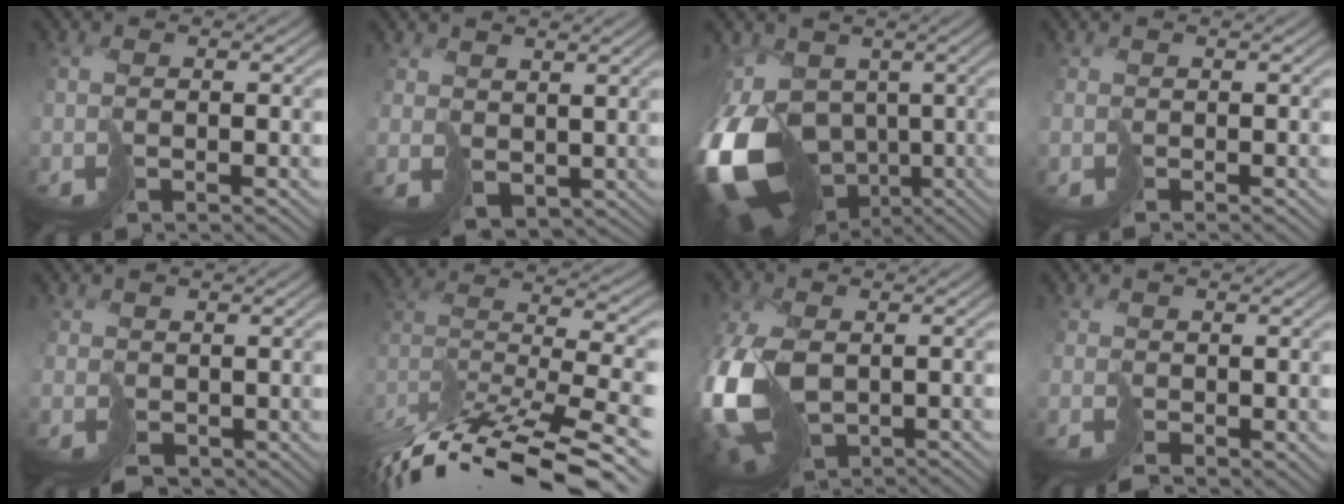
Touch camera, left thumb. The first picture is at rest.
{"total": 3.3, "force": [1.6, 2.6, 1.4], "torque": [-0.042, -0.014, 0.040]}
{"total": 19.0, "force": [-4.7, 14.6, 11.2], "torque": [-0.269, -0.055, -0.041]}
{"total": 1.0, "force": [-0.7, 0.1, -0.7], "torque": [0.018, -0.001, -0.008]}
{"total": 1.8, "force": [0.7, 1.7, 0.3], "torque": [-0.014, -0.005, 0.017]}
{"total": 15.0, "force": [-10.6, 5.1, 9.3], "torque": [-0.192, -0.004, -0.160]}
{"total": 14.5, "force": [-1.6, 9.5, 10.8], "torque": [-0.272, -0.038, 0.000]}
{"total": 1.3, "force": [0.2, 1.2, 0.5], "torque": [-0.012, -0.002, 0.007]}